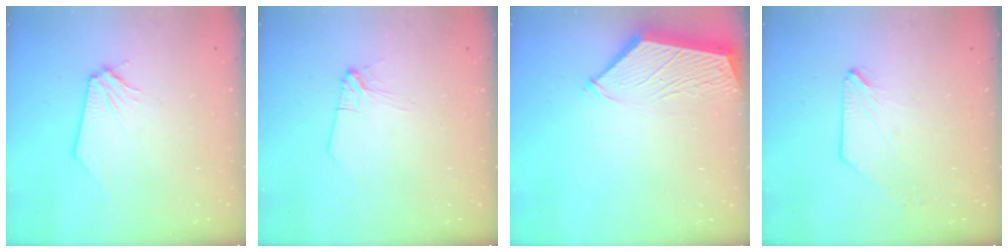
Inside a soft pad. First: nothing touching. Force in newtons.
{"total": 2.9, "press": 2.9, "slide": 0.4}
{"total": 3.2, "press": 3.2, "slide": 0.5}
{"total": 1.3, "press": 1.3, "slide": 0.3}